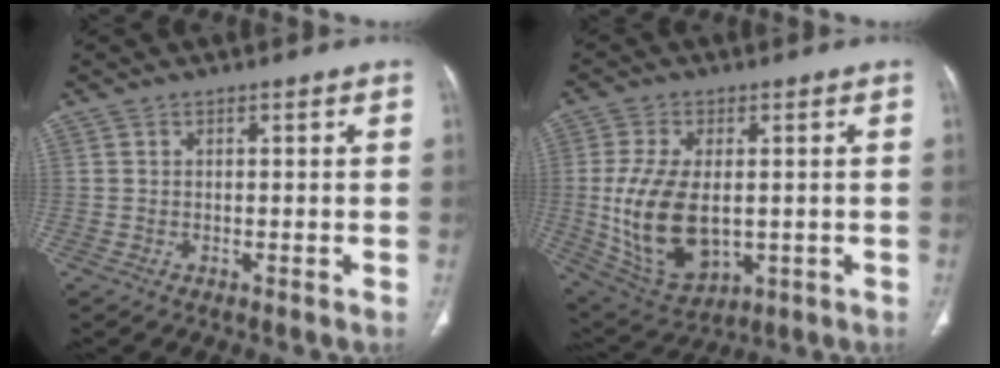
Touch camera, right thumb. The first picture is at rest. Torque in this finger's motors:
{"motor_torque": [-0.28, 0.71, 0.94, 0.80, 0.15]}